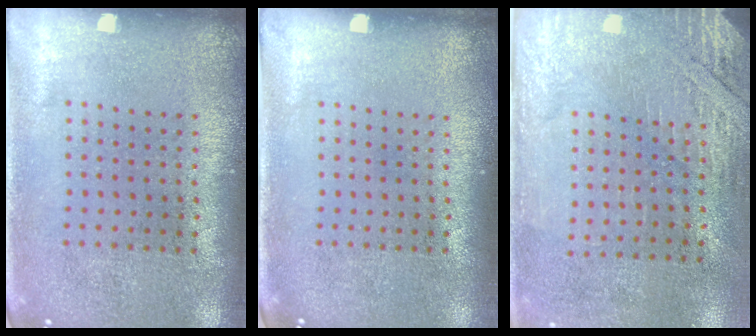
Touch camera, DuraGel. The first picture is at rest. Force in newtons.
{"total": 0.0}
{"total": 2.8, "press": 2.4, "slide": 1.4}